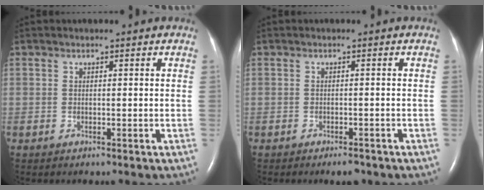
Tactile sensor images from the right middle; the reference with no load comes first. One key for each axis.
{"total": 1.9, "fx": -1.5, "fy": 0.6, "fz": 1.0, "tx": -0.017, "ty": -0.002, "tz": -0.017}